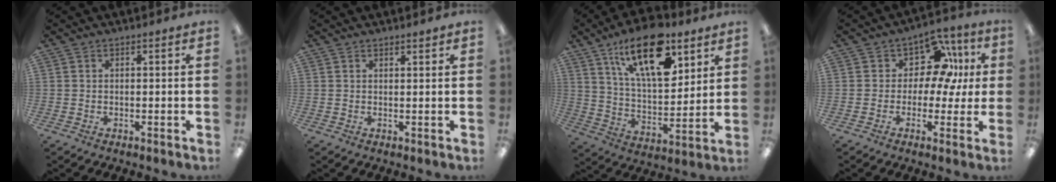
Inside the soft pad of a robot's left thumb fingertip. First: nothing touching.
{"total": 1.0, "force": [0.9, 0.1, 0.5], "torque": [-0.003, -0.003, 0.014]}
{"total": 21.2, "force": [12.5, 9.5, 14.4], "torque": [-0.229, -0.054, 0.208]}
{"total": 11.2, "force": [3.7, 8.1, 6.8], "torque": [-0.108, -0.006, 0.071]}